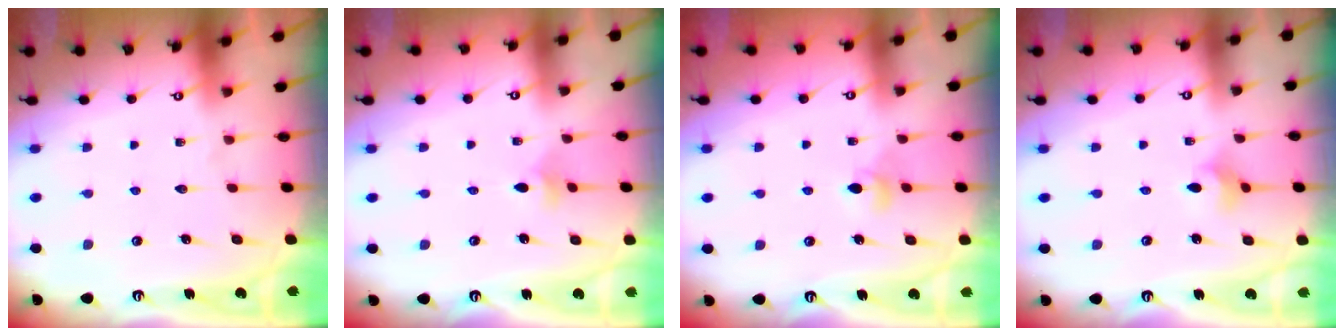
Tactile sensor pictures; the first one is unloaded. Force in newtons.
{"total": 2.7, "press": 2.6, "slide": 0.5}
{"total": 4.6, "press": 4.4, "slide": 1.1}
{"total": 3.7, "press": 3.6, "slide": 0.7}